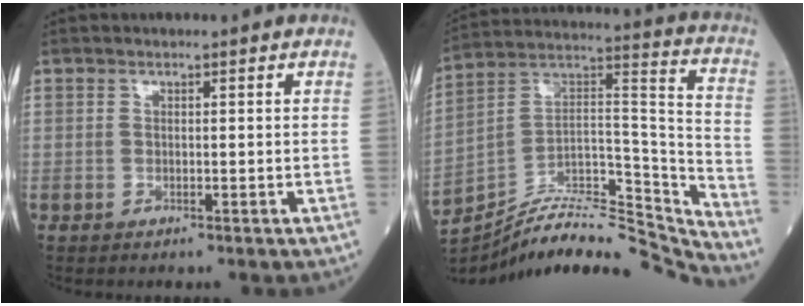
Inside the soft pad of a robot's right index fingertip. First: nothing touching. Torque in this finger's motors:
{"motor_torque": [-0.45, -0.49, -0.04, 0.02]}